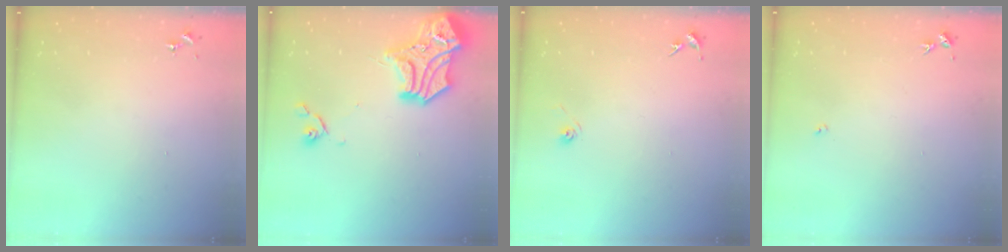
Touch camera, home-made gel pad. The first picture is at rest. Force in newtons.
{"total": 17.6, "press": 17.4, "slide": 2.2}
{"total": 3.2, "press": 2.6, "slide": 1.8}
{"total": 3.0, "press": 3.0, "slide": 0.4}